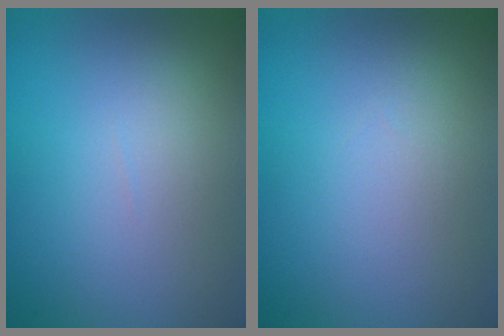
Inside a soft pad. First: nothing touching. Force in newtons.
{"total": 0.0}